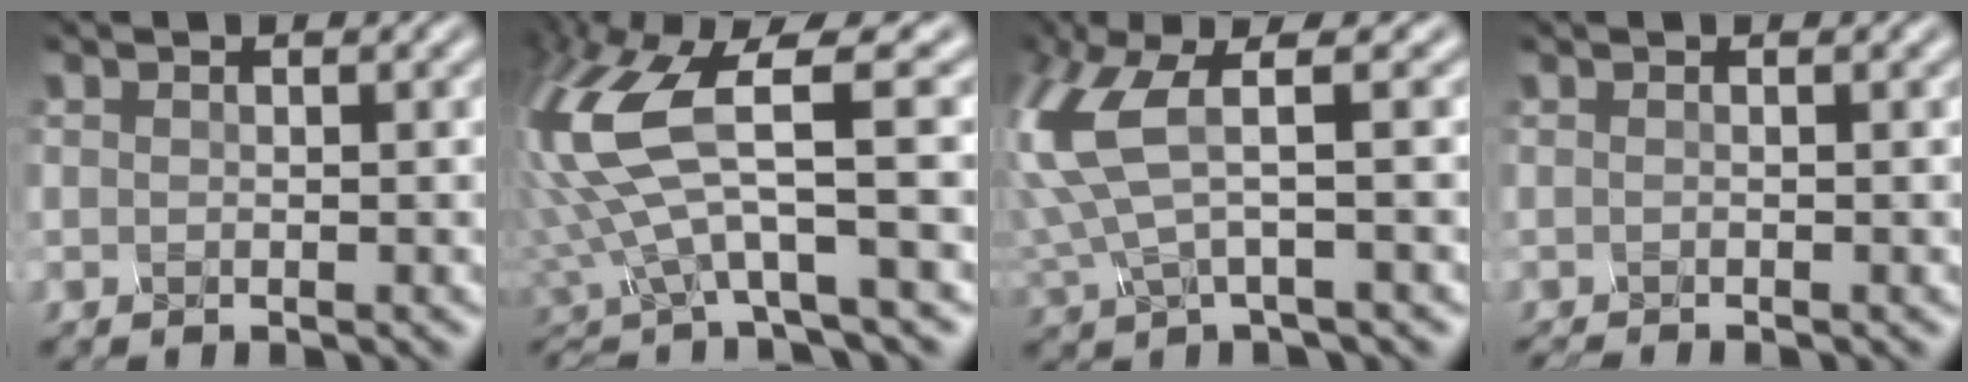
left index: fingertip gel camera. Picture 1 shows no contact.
{"total": 8.2, "force": [0.4, 1.7, 8.1], "torque": [-0.206, 0.001, 0.016]}
{"total": 4.8, "force": [2.0, 0.3, 4.4], "torque": [-0.133, 0.006, 0.050]}
{"total": 2.3, "force": [0.1, 1.3, 1.9], "torque": [-0.005, 0.010, -0.017]}